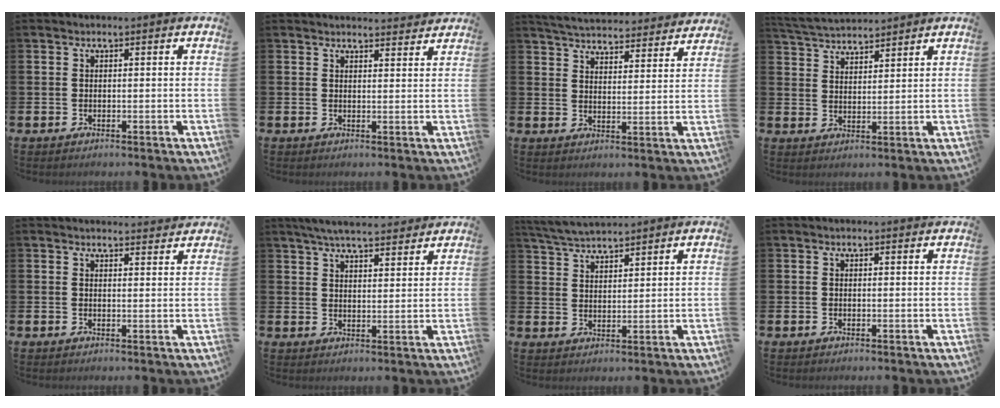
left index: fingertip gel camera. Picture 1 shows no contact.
{"total": 2.1, "force": [2.0, 0.2, -0.2], "torque": [0.009, -0.016, 0.035]}
{"total": 5.4, "force": [5.4, 0.8, 0.5], "torque": [-0.028, -0.039, 0.093]}
{"total": 4.3, "force": [4.2, 0.6, 0.2], "torque": [-0.024, -0.019, 0.077]}
{"total": 1.9, "force": [1.9, 0.1, -0.2], "torque": [0.010, -0.015, 0.031]}
{"total": 5.3, "force": [5.1, 0.6, 1.4], "torque": [-0.040, -0.019, 0.092]}
{"total": 4.1, "force": [4.0, 0.4, 0.6], "torque": [-0.031, -0.015, 0.073]}
{"total": 0.0}